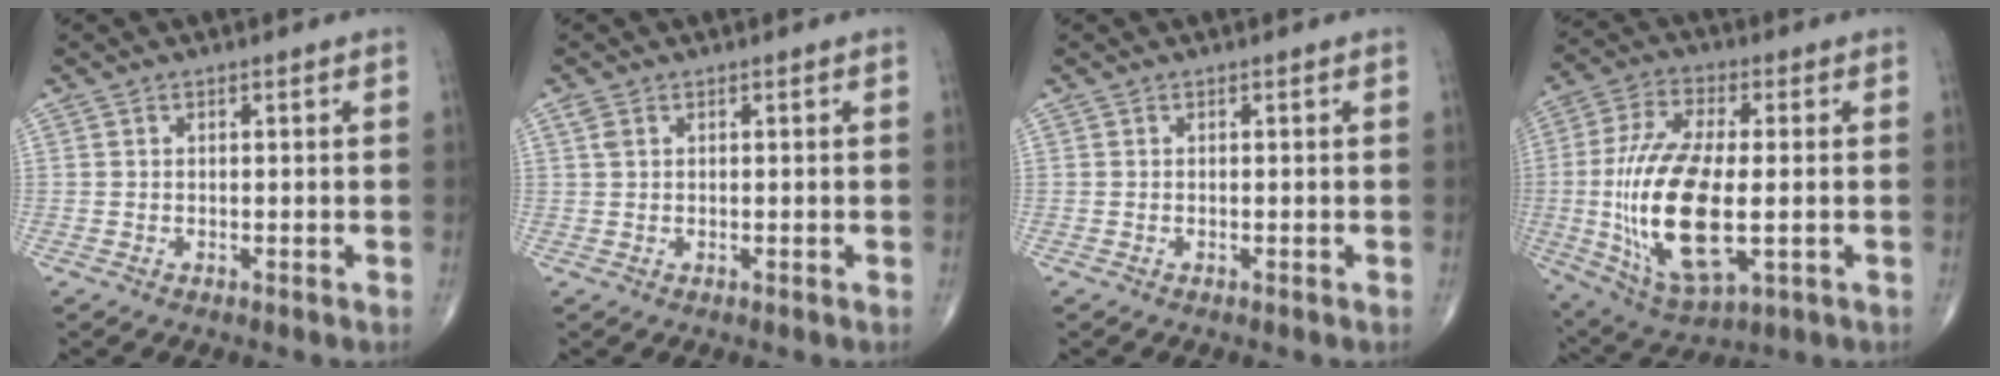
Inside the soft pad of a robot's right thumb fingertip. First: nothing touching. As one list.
[{"total": 1.4, "force": [0.6, 0.8, 0.9], "torque": [-0.024, 0.009, 0.017]}, {"total": 0.0}, {"total": 20.9, "force": [-2.2, 8.8, 18.9], "torque": [-0.391, -0.006, -0.025]}]